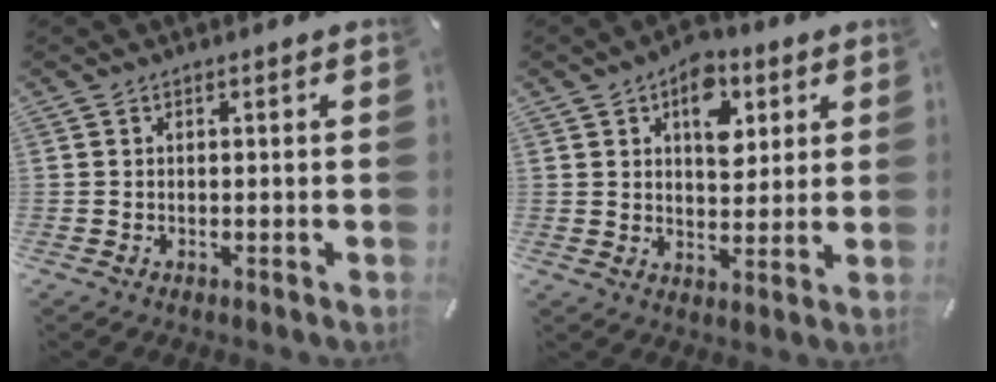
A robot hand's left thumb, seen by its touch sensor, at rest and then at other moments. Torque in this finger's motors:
{"motor_torque": [1.74, 1.65, 0.97, -0.97, 0.26]}